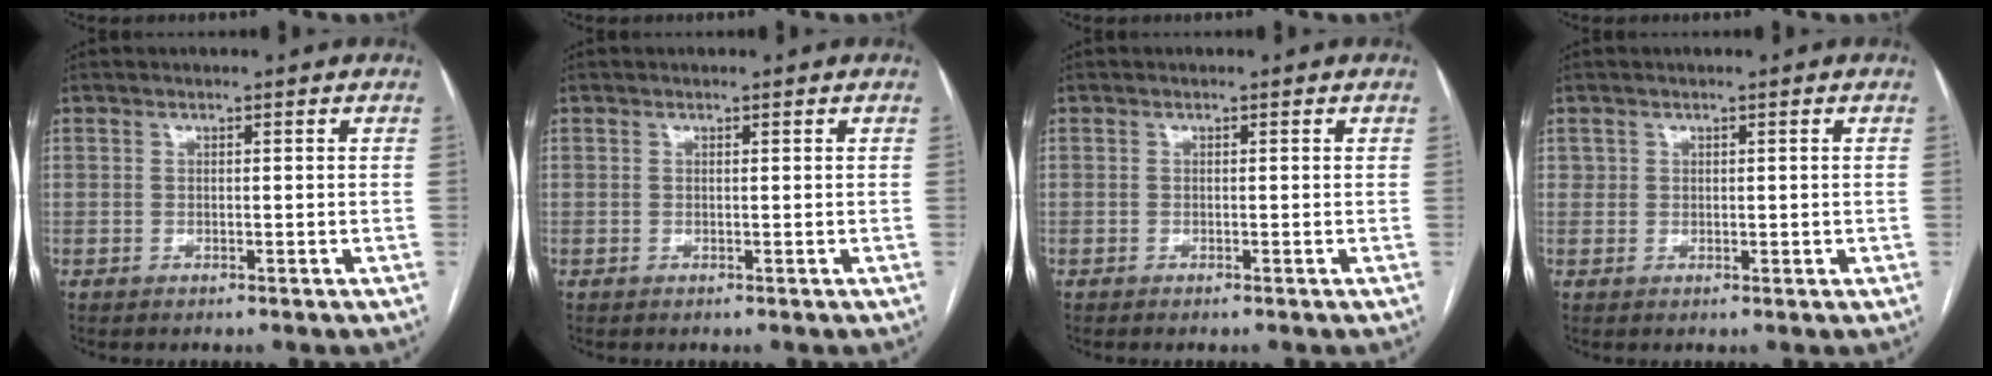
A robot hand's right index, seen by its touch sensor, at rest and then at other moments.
{"total": 0.0}
{"total": 0.0}
{"total": 1.5, "force": [0.5, 1.3, 0.4], "torque": [-0.004, 0.002, 0.010]}